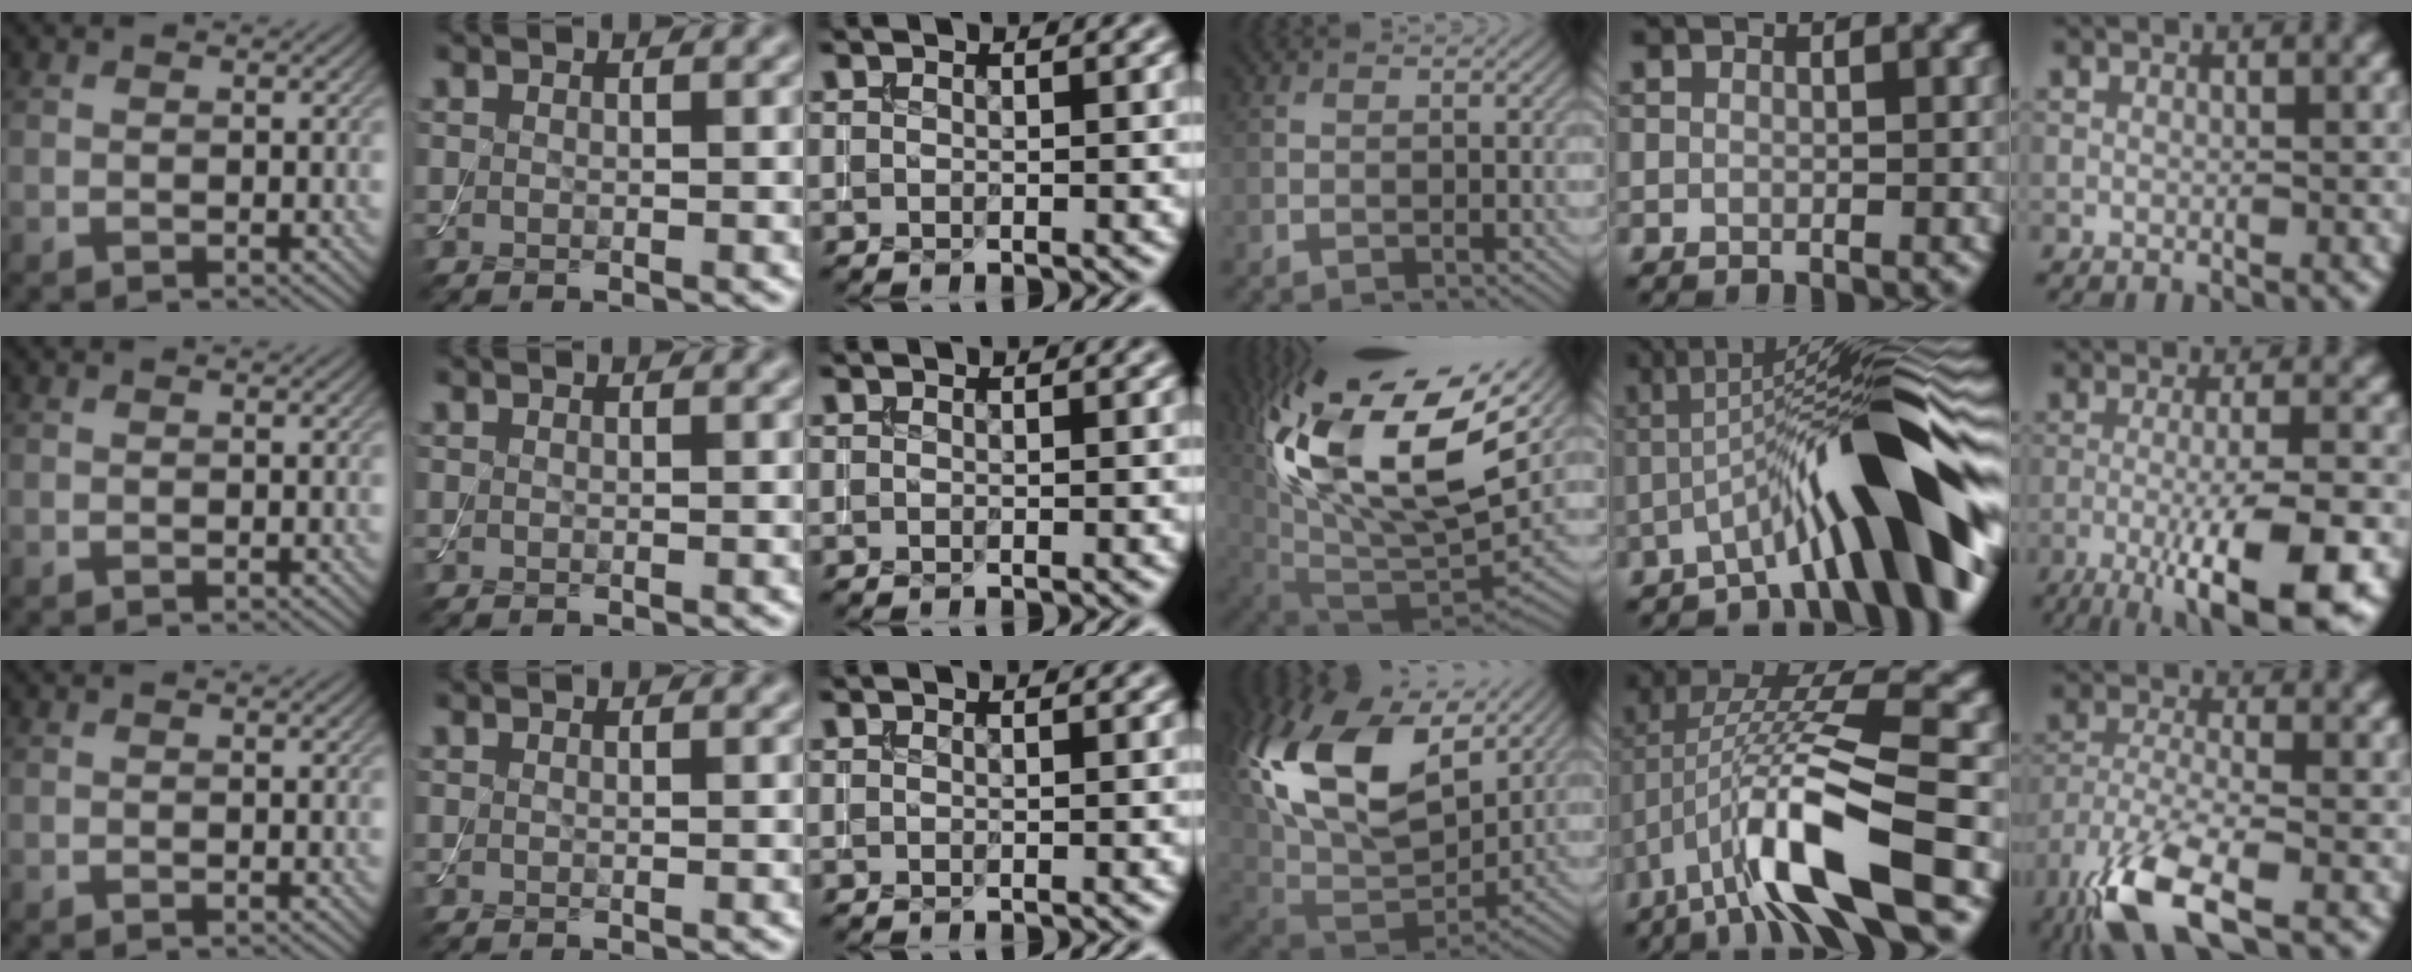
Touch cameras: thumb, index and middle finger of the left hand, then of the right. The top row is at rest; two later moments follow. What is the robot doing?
{"motion": "assemble", "object": "toy tower of hanoi"}